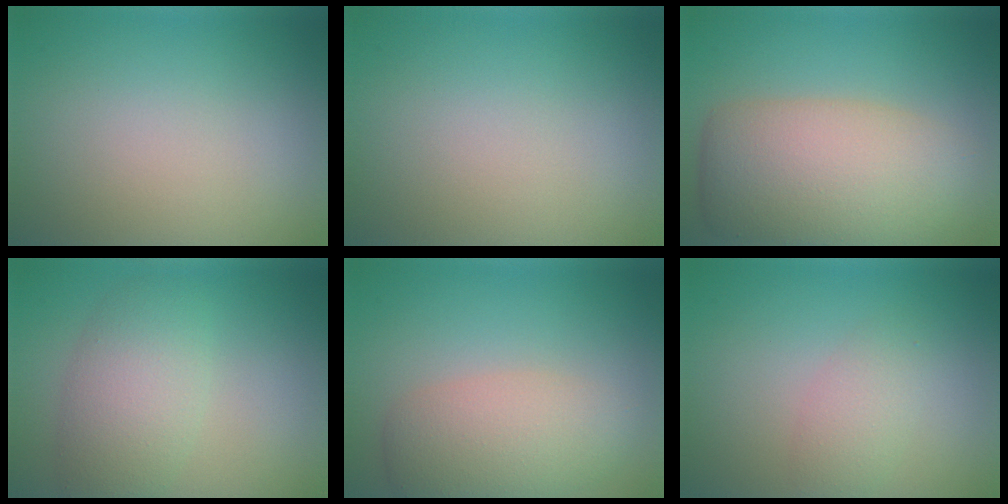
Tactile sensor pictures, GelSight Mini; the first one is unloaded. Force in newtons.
{"total": 0.0}
{"total": 9.2, "press": 9.2, "slide": 0.7}
{"total": 5.0, "press": 5.0, "slide": 0.1}
{"total": 4.8, "press": 4.8, "slide": 0.2}
{"total": 2.1, "press": 2.1, "slide": 0.1}